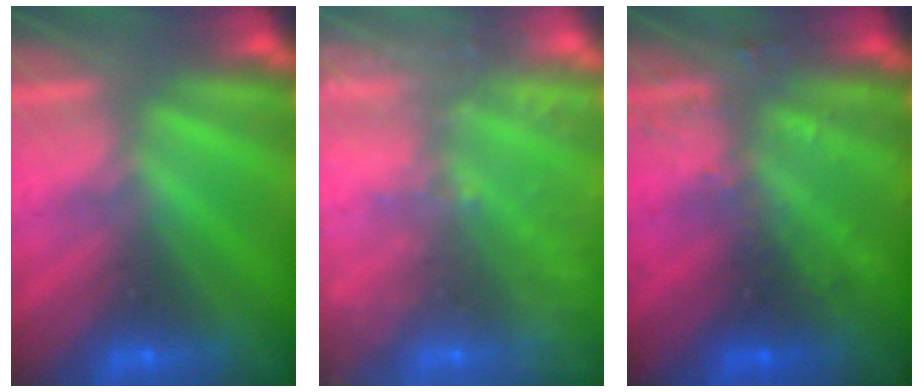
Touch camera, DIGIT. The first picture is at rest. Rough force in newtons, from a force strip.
{"total": 8.7}
{"total": 2.9}